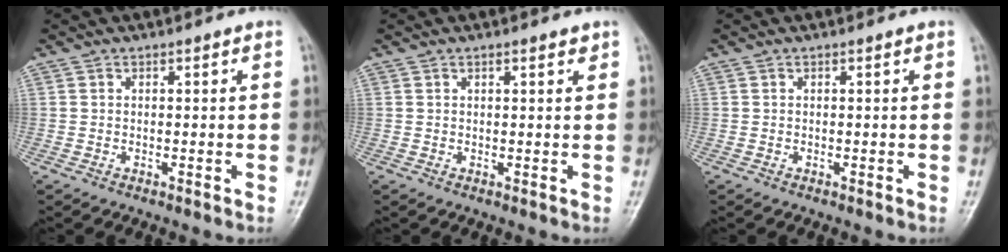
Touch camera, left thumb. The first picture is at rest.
{"total": 1.5, "force": [1.0, 0.5, 1.0], "torque": [-0.013, -0.004, 0.013]}
{"total": 0.0}